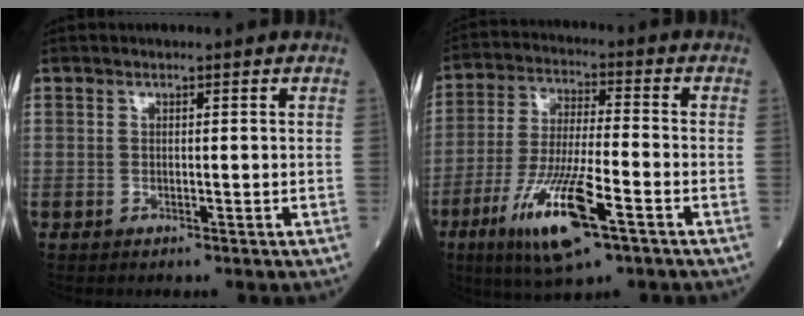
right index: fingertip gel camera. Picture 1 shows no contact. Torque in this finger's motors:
{"motor_torque": [1.86, -0.28, 1.01, 0.21]}